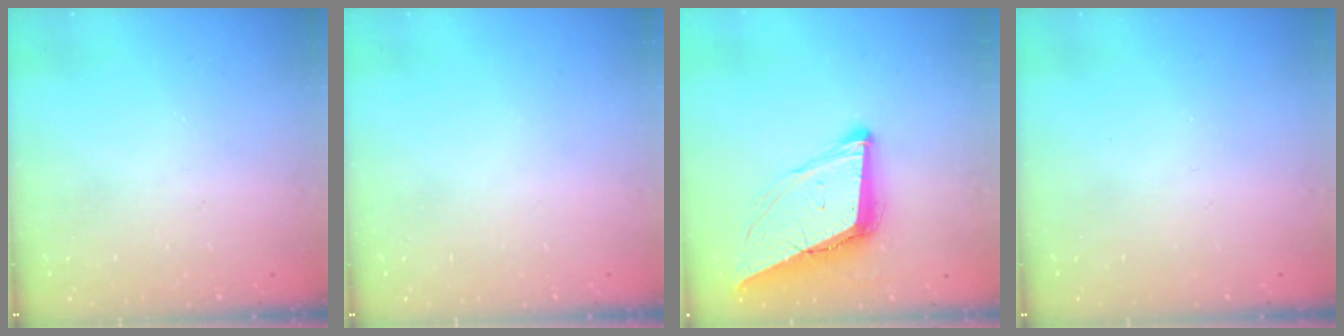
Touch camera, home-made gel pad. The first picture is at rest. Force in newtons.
{"total": 0.0}
{"total": 11.8, "press": 11.2, "slide": 3.8}
{"total": 0.0}